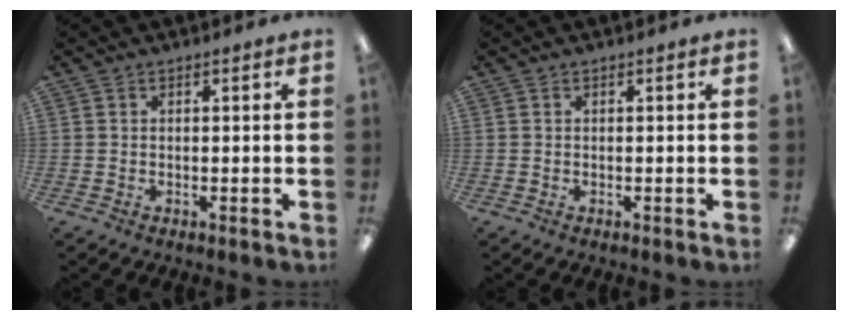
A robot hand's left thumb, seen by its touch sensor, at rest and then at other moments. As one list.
[{"total": 0.0}]